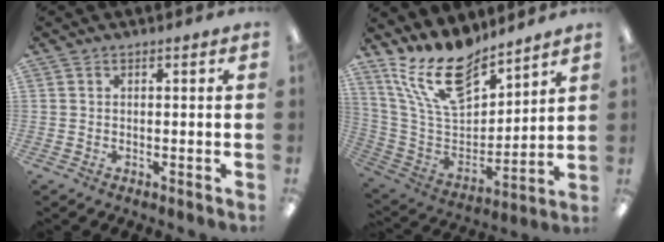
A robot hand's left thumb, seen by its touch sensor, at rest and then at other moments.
{"total": 18.8, "force": [13.6, 8.4, 9.9], "torque": [-0.193, -0.075, 0.246]}